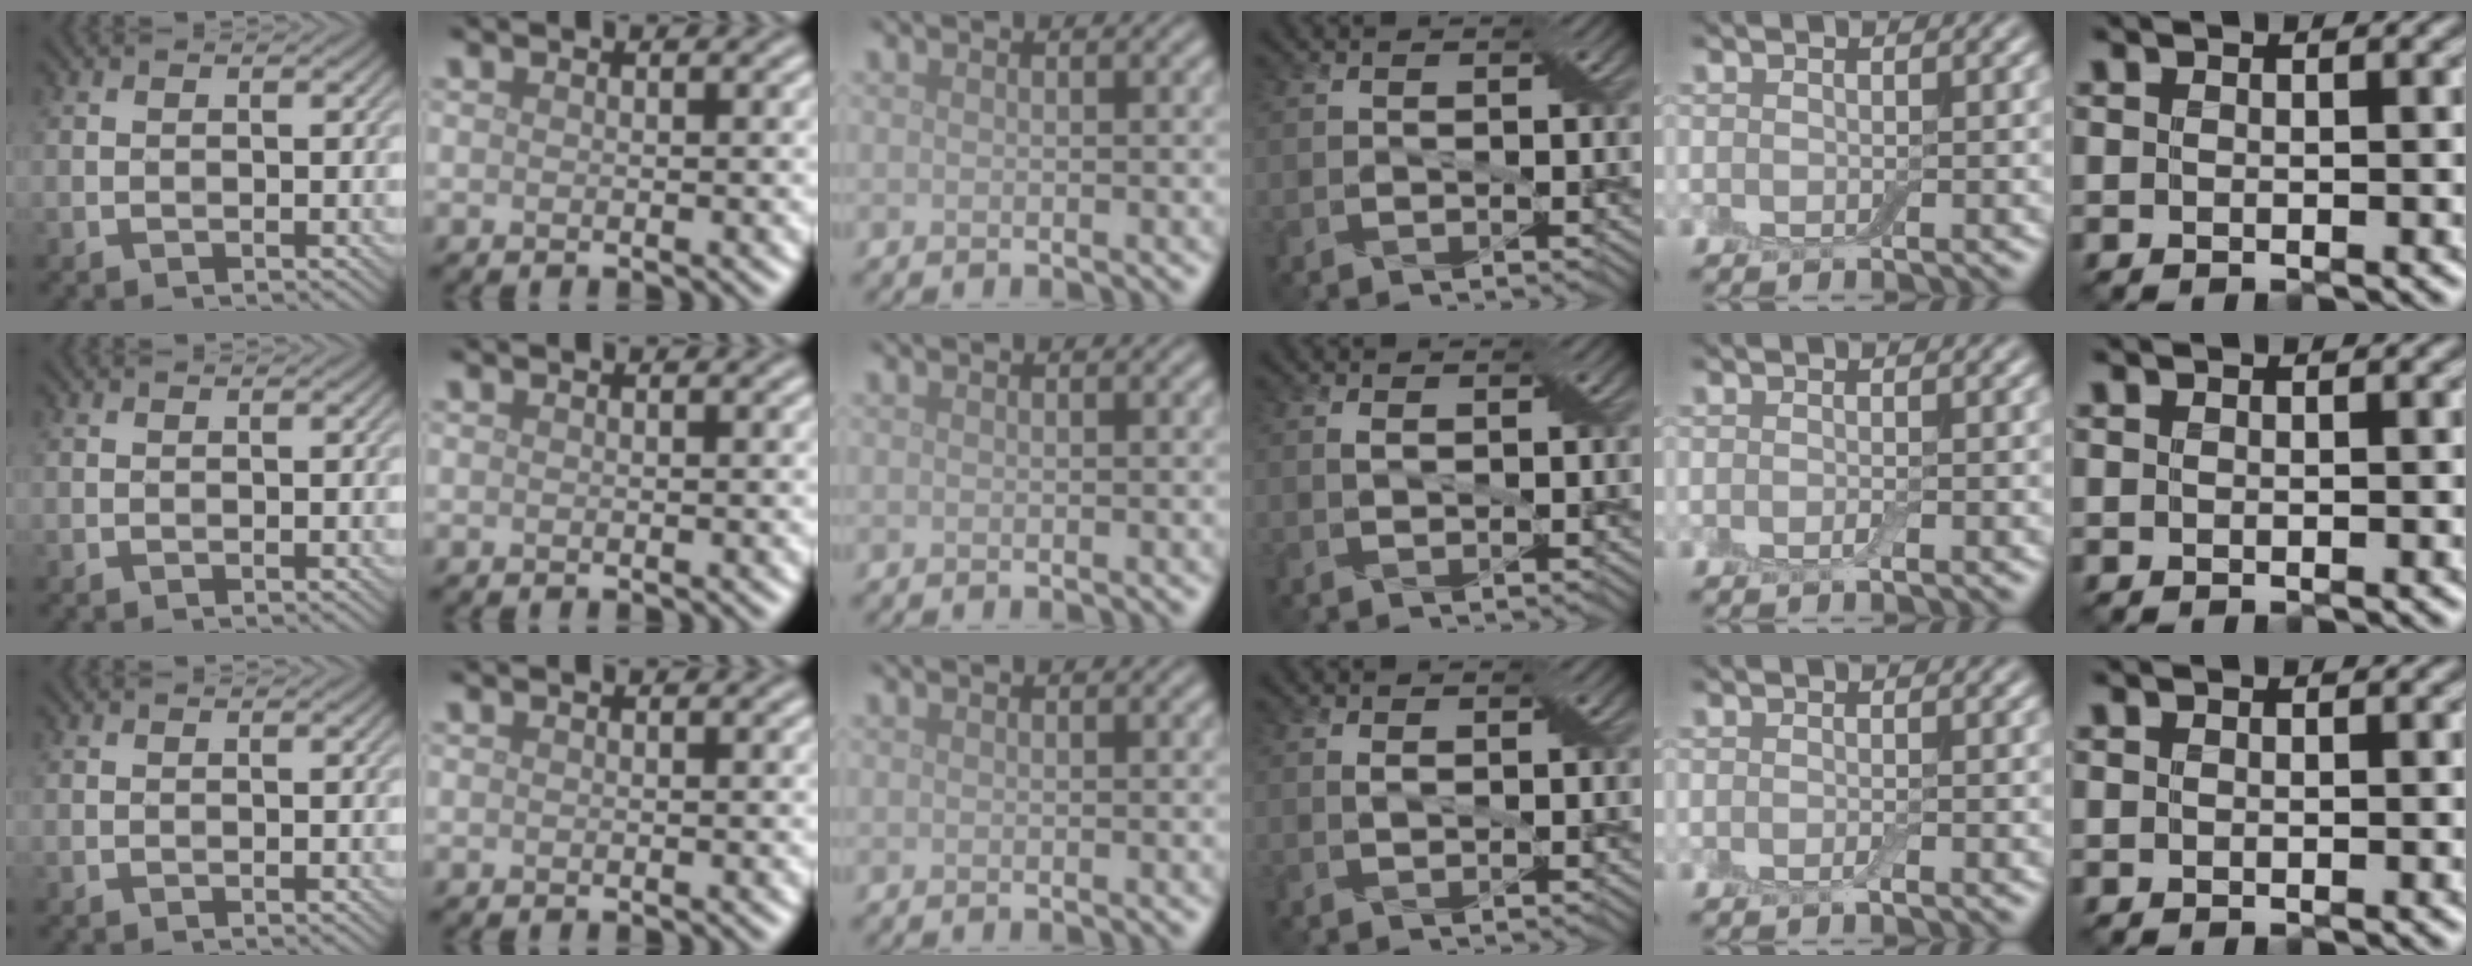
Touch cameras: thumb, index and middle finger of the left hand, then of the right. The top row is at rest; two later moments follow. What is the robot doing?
{"motion": "shake", "object": "box of matches"}